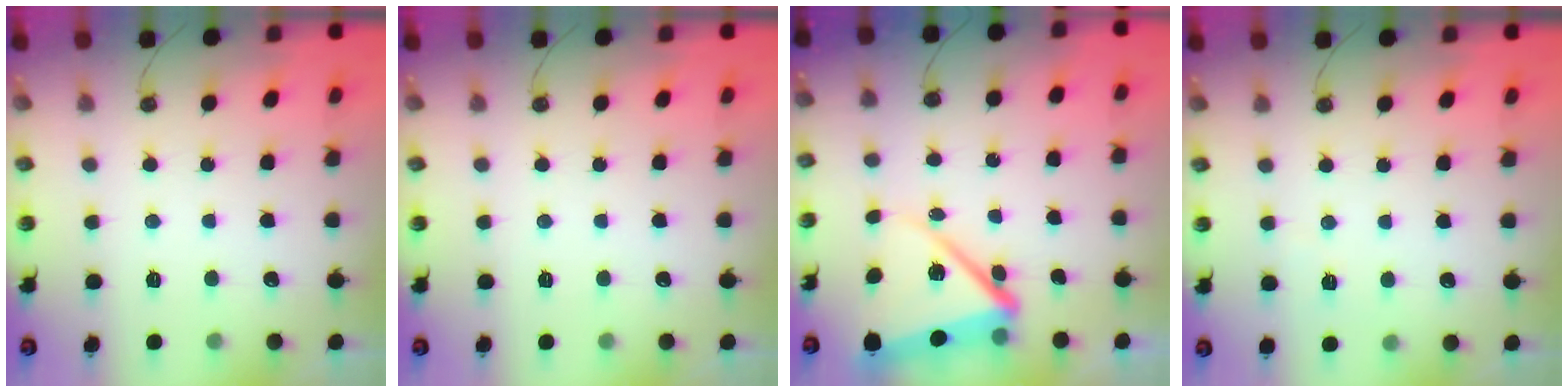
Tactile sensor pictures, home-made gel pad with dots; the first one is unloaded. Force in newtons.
{"total": 0.0}
{"total": 11.9, "press": 11.8, "slide": 1.4}
{"total": 2.3, "press": 2.2, "slide": 0.5}